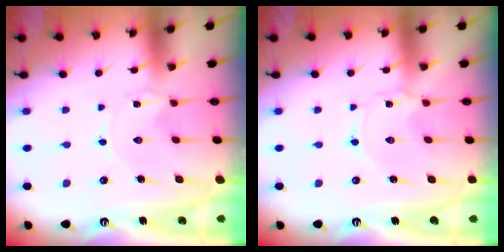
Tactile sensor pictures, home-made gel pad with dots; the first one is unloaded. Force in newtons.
{"total": 1.0, "press": 1.0, "slide": 0.2}